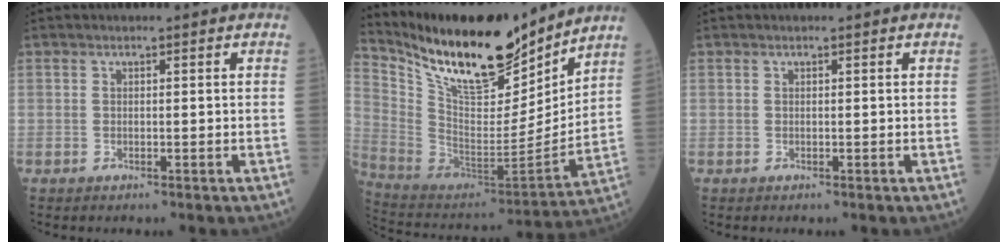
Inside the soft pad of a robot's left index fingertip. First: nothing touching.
{"total": 20.8, "force": [16.8, 5.0, 11.2], "torque": [-0.203, -0.014, 0.300]}
{"total": 0.0}